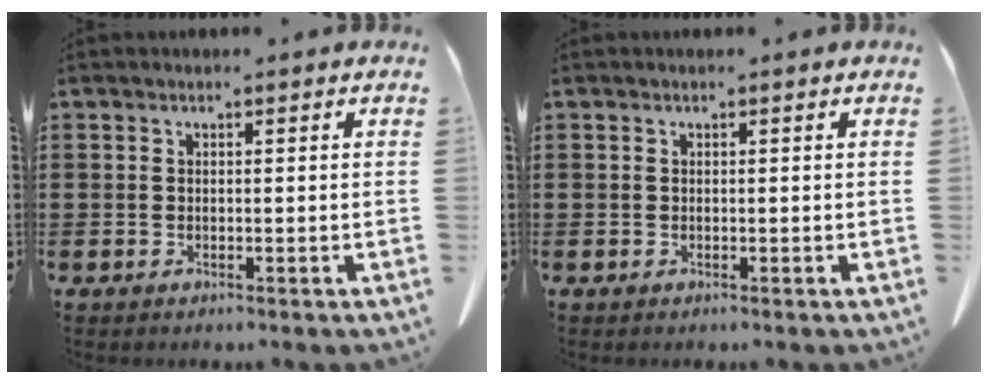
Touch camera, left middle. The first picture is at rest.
{"total": 0.0}